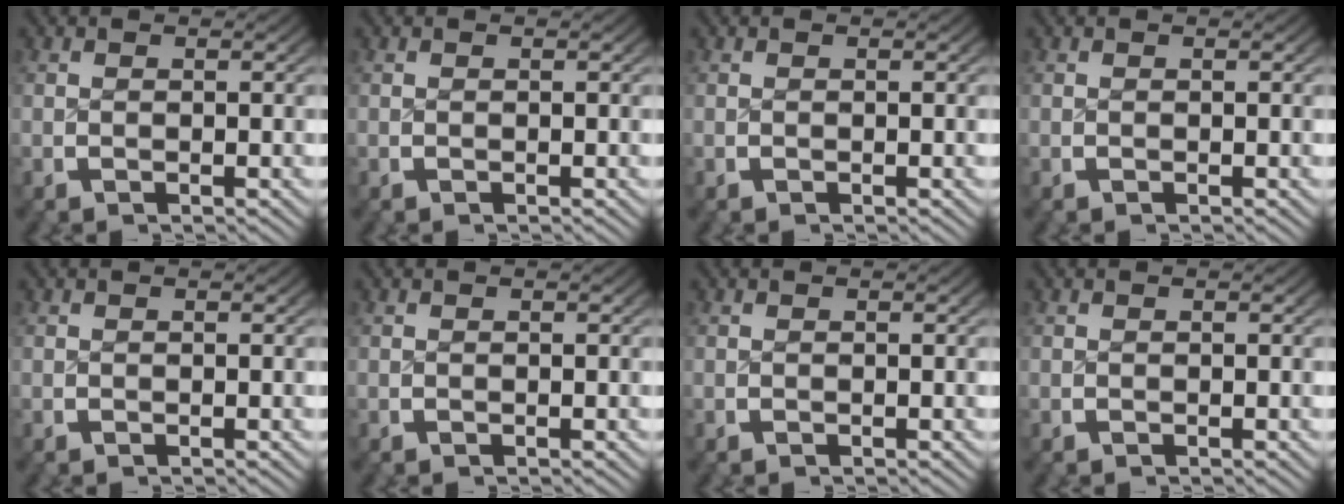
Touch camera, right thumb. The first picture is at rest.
{"total": 0.0}
{"total": 0.0}
{"total": 0.0}
{"total": 0.0}
{"total": 0.0}
{"total": 0.0}
{"total": 0.0}